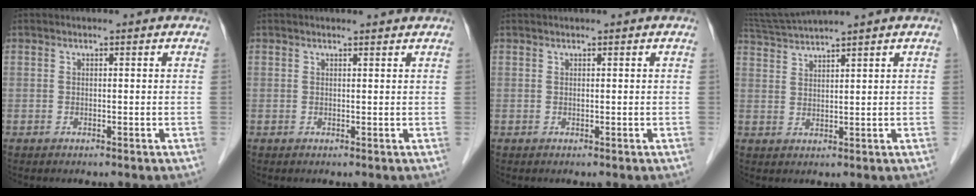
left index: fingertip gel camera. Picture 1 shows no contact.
{"total": 2.0, "force": [2.0, 0.0, 0.5], "torque": [-0.010, 0.005, 0.024]}
{"total": 0.6, "force": [0.5, 0.0, 0.4], "torque": [-0.004, 0.010, 0.010]}
{"total": 6.0, "force": [5.4, -1.4, 2.2], "torque": [-0.047, 0.017, 0.105]}